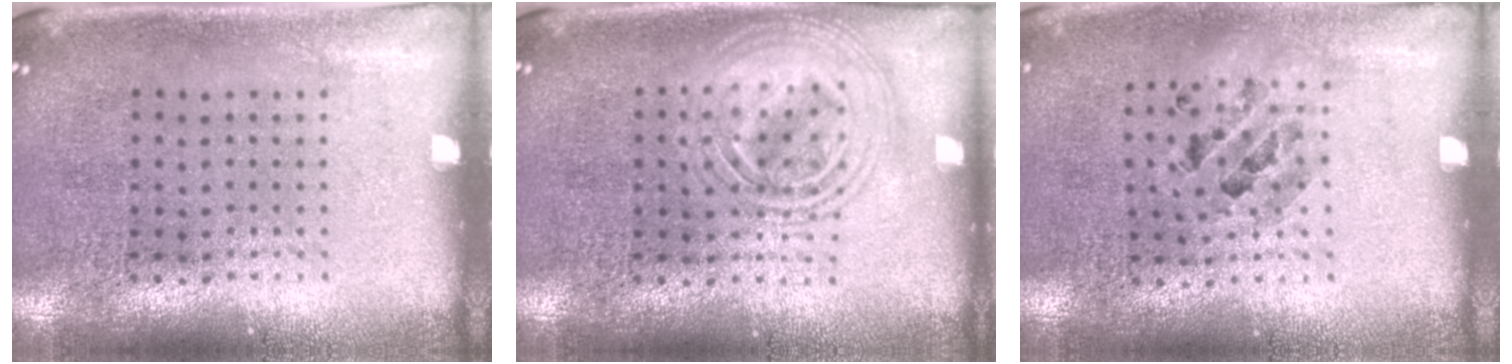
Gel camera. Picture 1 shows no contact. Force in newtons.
{"total": 2.6, "press": 2.6, "slide": 0.3}
{"total": 0.8, "press": 0.8, "slide": 0.1}